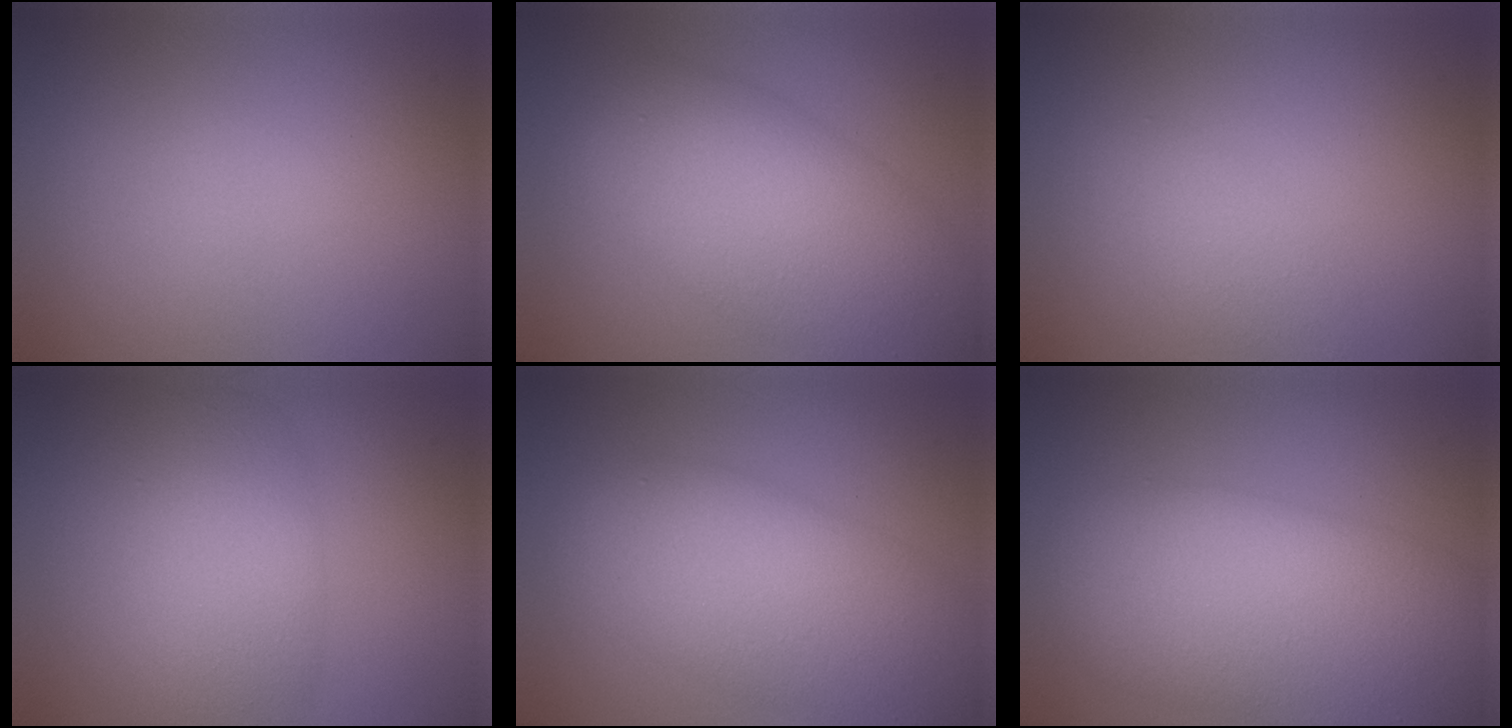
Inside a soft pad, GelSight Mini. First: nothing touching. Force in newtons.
{"total": 9.3, "press": 9.2, "slide": 0.4}
{"total": 2.2, "press": 2.2, "slide": 0.1}
{"total": 5.4, "press": 5.4, "slide": 0.1}
{"total": 8.5, "press": 8.5, "slide": 0.5}
{"total": 11.2, "press": 11.2, "slide": 0.6}